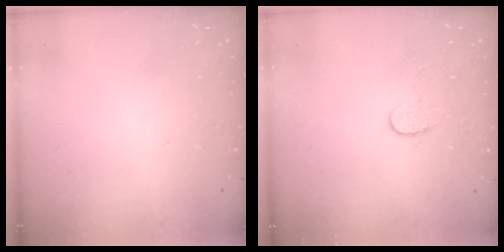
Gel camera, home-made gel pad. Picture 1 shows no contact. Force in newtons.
{"total": 6.2, "press": 6.1, "slide": 0.6}